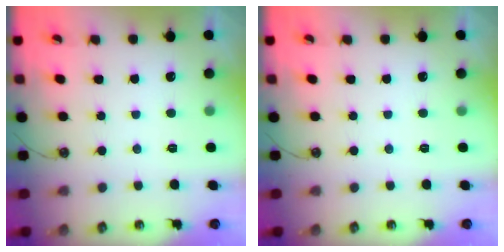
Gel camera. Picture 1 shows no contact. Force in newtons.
{"total": 0.0}